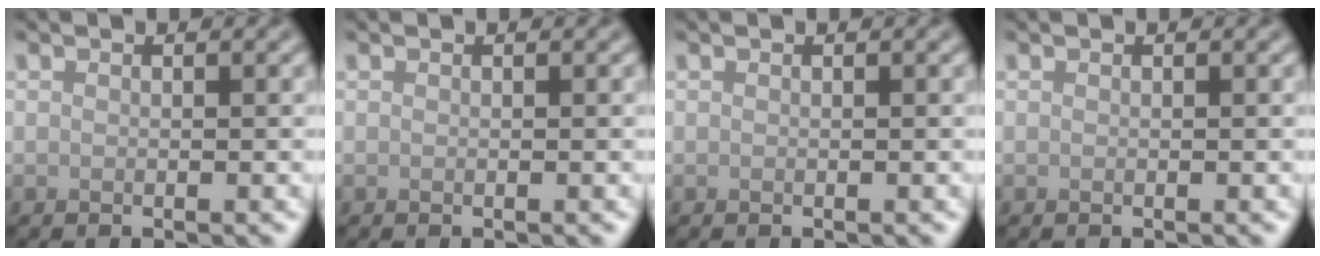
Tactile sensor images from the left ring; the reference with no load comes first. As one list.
[{"total": 0.0}, {"total": 0.0}, {"total": 0.0}]